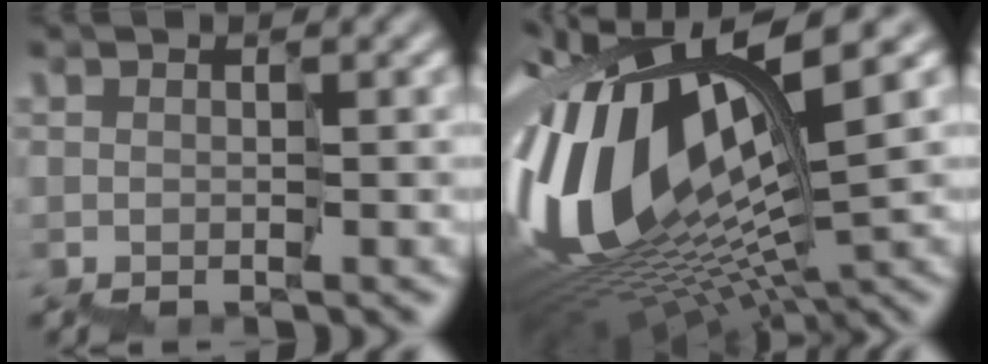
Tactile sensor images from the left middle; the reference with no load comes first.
{"total": 15.0, "force": [1.9, 5.6, 13.7], "torque": [-0.313, 0.007, 0.052]}